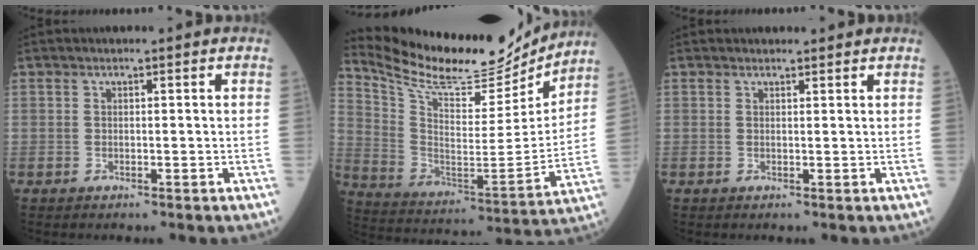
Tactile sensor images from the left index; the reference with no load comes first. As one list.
[{"total": 20.7, "force": [19.2, 4.0, 6.4], "torque": [-0.136, -0.036, 0.307]}, {"total": 1.8, "force": [1.8, 0.3, 0.2], "torque": [-0.012, 0.008, 0.024]}]